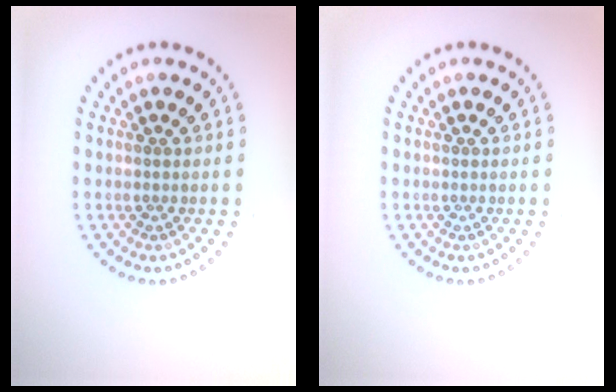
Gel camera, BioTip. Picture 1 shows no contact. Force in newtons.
{"total": 0.0}